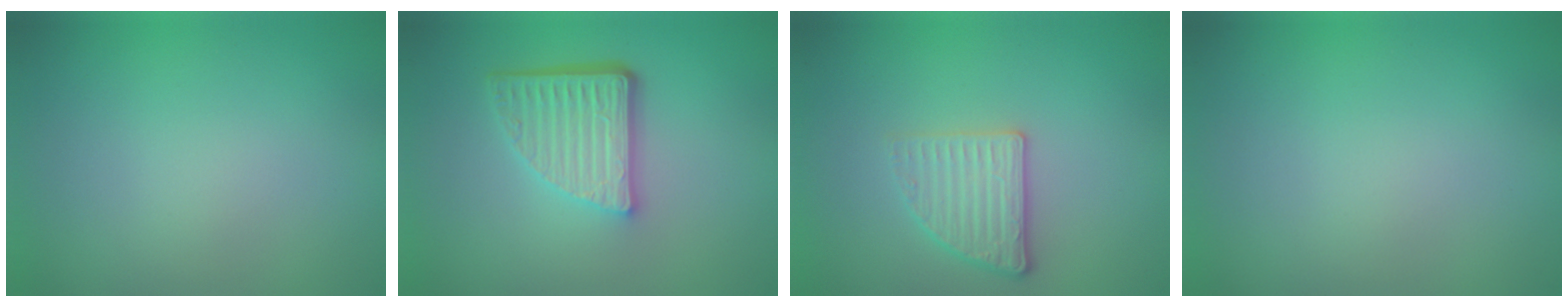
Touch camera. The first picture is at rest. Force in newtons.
{"total": 5.1, "press": 3.6, "slide": 3.7}
{"total": 2.6, "press": 2.3, "slide": 1.3}
{"total": 0.0}